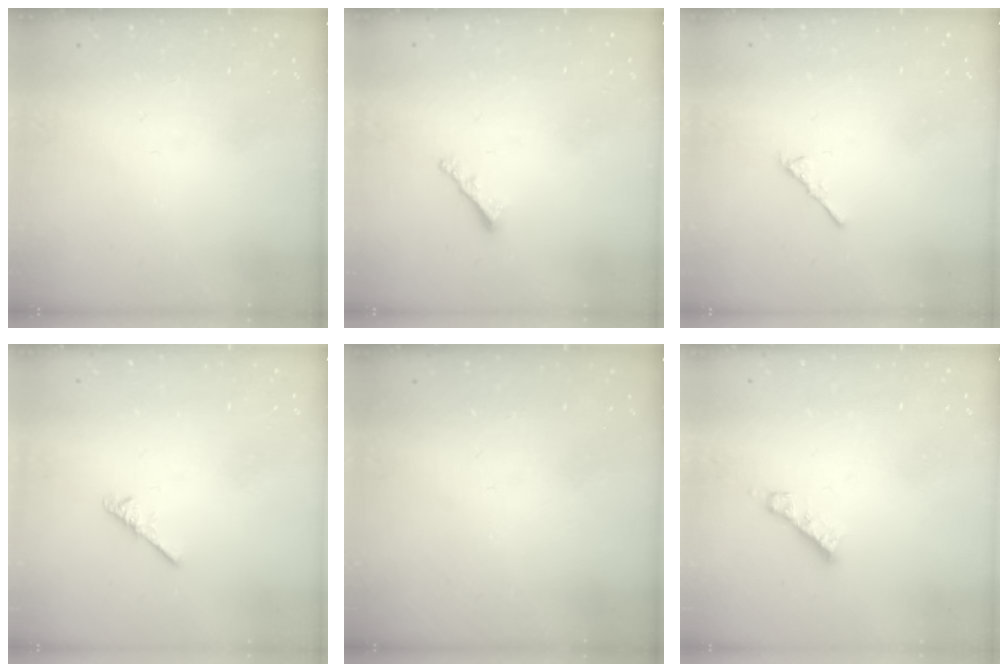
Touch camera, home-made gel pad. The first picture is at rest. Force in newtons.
{"total": 1.9, "press": 1.9, "slide": 0.5}
{"total": 2.9, "press": 2.8, "slide": 0.7}
{"total": 2.6, "press": 2.5, "slide": 0.5}
{"total": 0.0}
{"total": 4.0, "press": 4.0, "slide": 0.2}